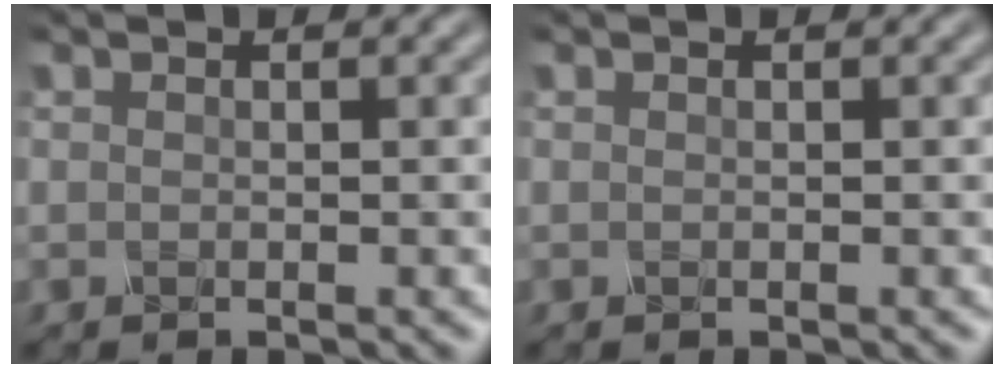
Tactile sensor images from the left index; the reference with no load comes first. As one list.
[{"total": 0.0}]